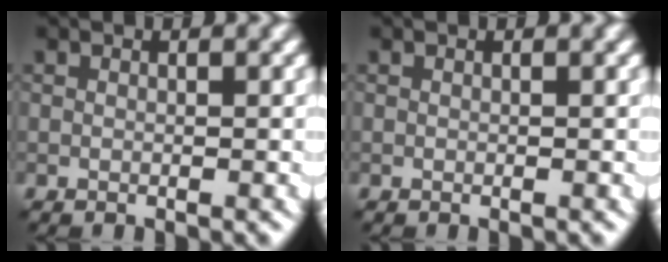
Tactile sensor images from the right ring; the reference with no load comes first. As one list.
[{"total": 0.0}]